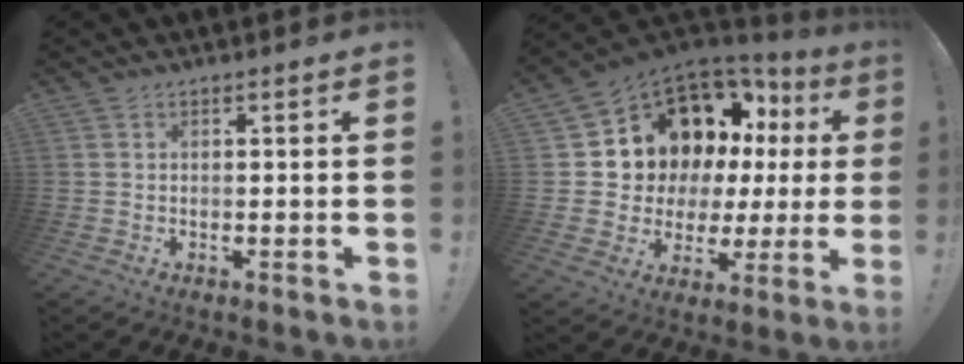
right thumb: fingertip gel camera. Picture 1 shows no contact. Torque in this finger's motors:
{"motor_torque": [1.04, 1.04, 1.32, 0.20, 0.09]}